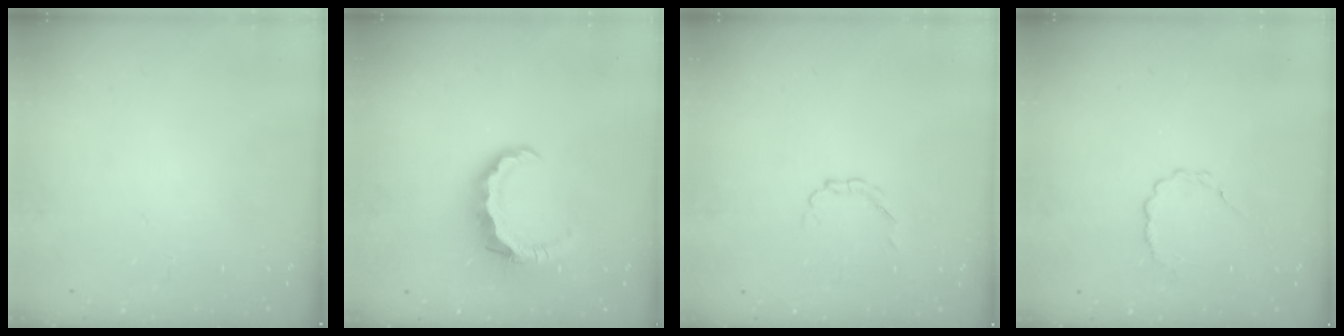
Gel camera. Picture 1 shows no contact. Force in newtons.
{"total": 7.9, "press": 7.8, "slide": 1.1}
{"total": 2.1, "press": 2.0, "slide": 0.6}
{"total": 2.6, "press": 2.5, "slide": 0.9}